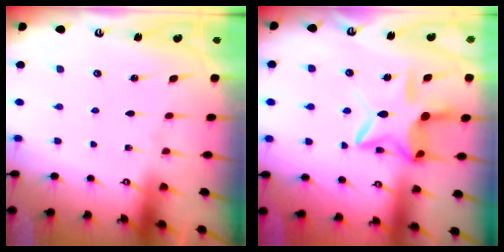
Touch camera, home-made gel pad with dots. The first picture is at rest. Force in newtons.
{"total": 12.5, "press": 12.5, "slide": 1.0}